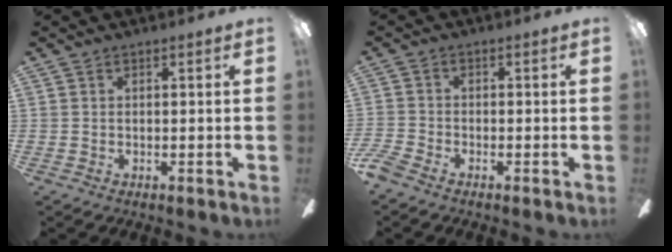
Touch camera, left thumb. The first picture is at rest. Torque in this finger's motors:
{"motor_torque": [-0.44, 0.46, -0.27, 0.28, 0.00]}